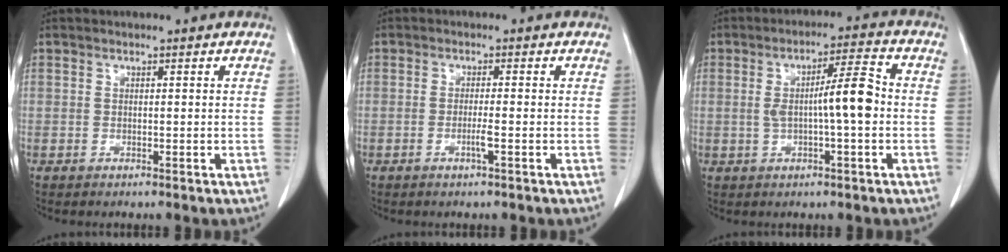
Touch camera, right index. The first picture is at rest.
{"total": 2.0, "force": [-0.7, -0.2, 1.8], "torque": [-0.036, -0.003, -0.015]}
{"total": 7.6, "force": [-0.3, 0.6, 7.6], "torque": [-0.127, 0.015, -0.006]}